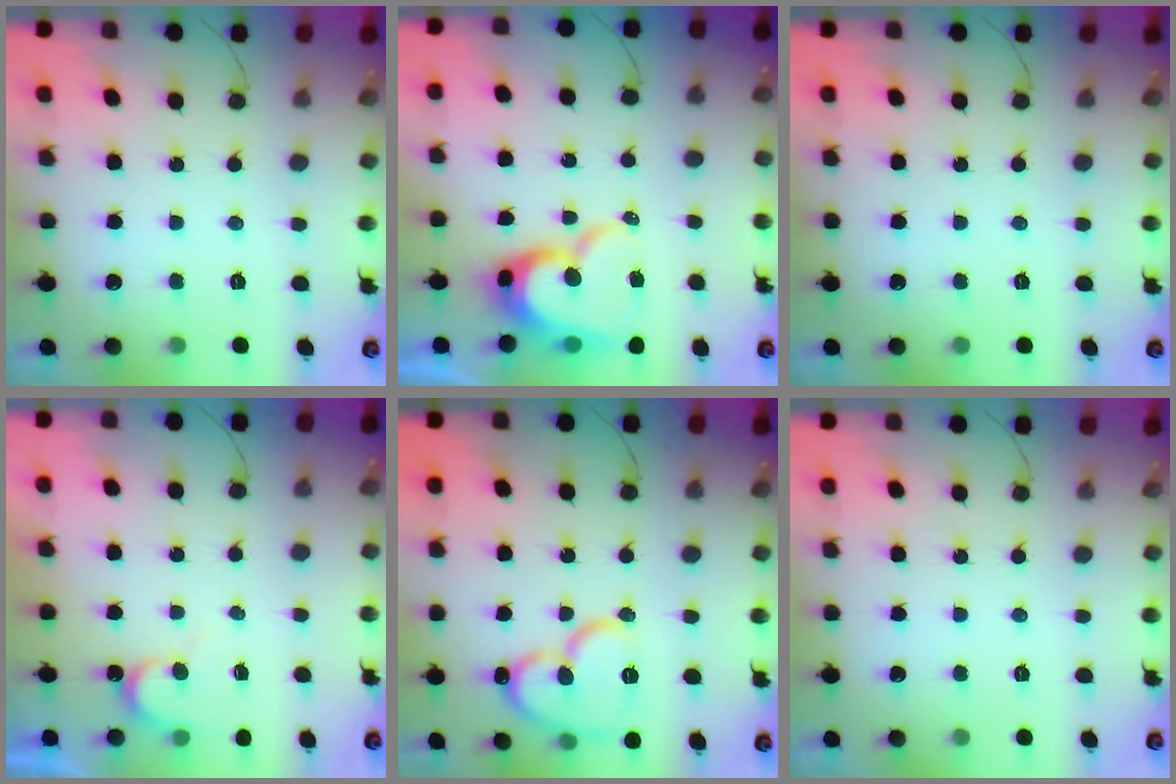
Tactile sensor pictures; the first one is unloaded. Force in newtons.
{"total": 14.7, "press": 14.6, "slide": 1.2}
{"total": 0.0}
{"total": 4.5, "press": 4.4, "slide": 0.4}
{"total": 14.8, "press": 14.7, "slide": 1.3}
{"total": 0.0}